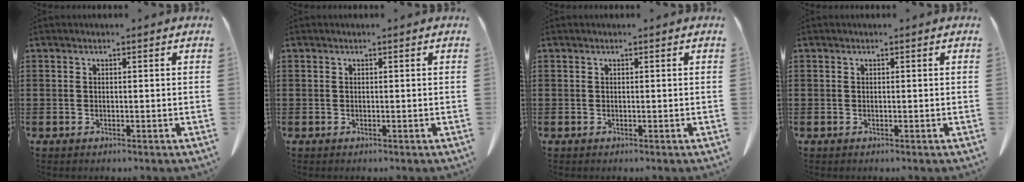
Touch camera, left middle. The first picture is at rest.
{"total": 0.0}
{"total": 0.0}
{"total": 0.0}